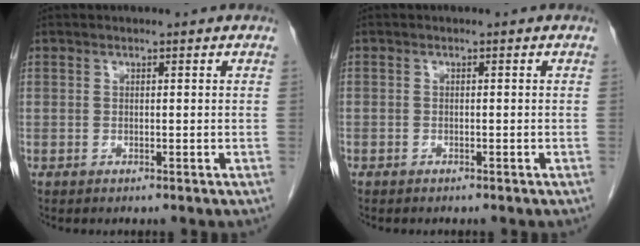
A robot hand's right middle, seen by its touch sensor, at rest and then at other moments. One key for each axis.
{"total": 0.6, "fx": -0.5, "fy": 0.3, "fz": 0.1, "tx": -0.010, "ty": 0.001, "tz": -0.010}